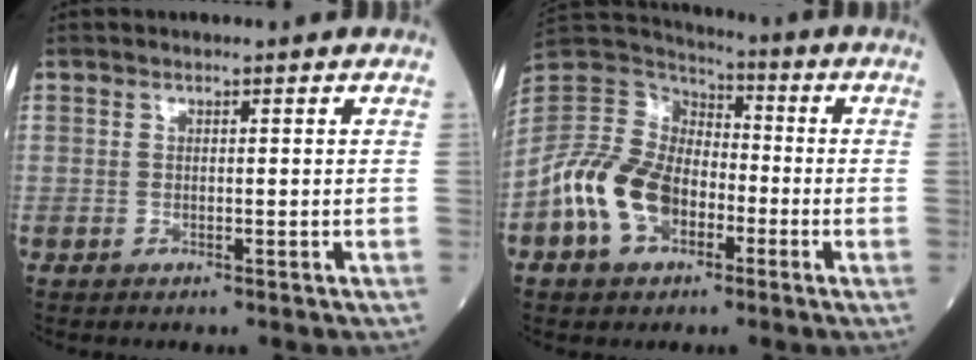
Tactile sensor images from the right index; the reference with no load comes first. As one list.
[{"total": 13.4, "force": [-4.9, 8.9, 8.8], "torque": [-0.201, 0.023, -0.093]}]